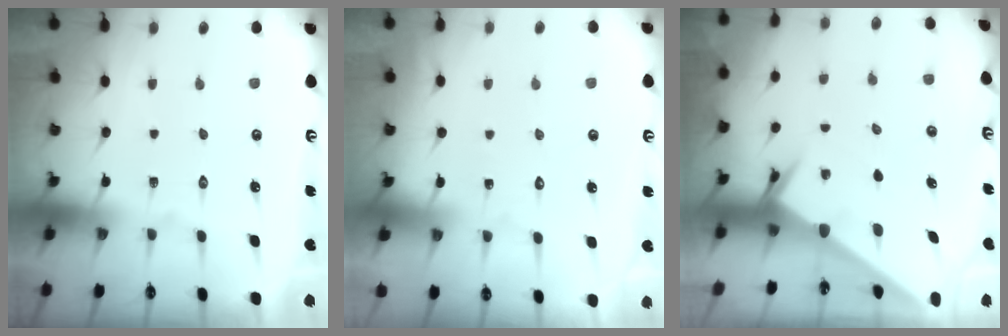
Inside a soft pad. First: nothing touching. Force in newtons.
{"total": 4.0, "press": 4.0, "slide": 0.4}
{"total": 2.7, "press": 2.7, "slide": 0.2}